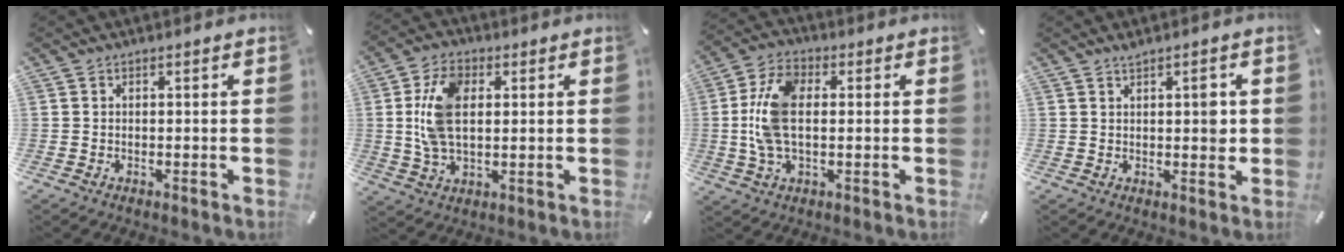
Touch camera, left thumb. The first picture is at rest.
{"total": 11.6, "force": [1.9, 7.3, 8.8], "torque": [-0.202, 0.006, 0.033]}
{"total": 11.4, "force": [0.4, 6.5, 9.4], "torque": [-0.212, 0.000, 0.007]}
{"total": 3.9, "force": [0.9, 1.5, 3.5], "torque": [-0.036, -0.010, 0.008]}